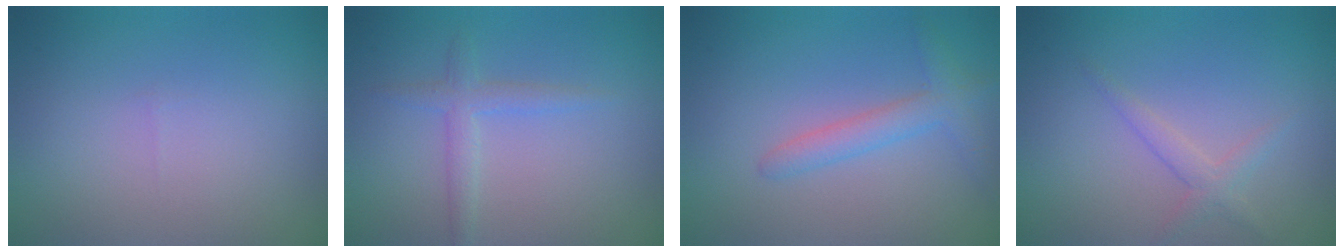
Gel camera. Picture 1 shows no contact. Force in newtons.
{"total": 1.9, "press": 1.9, "slide": 0.1}
{"total": 2.4, "press": 2.4, "slide": 0.1}
{"total": 1.6, "press": 1.6, "slide": 0.1}